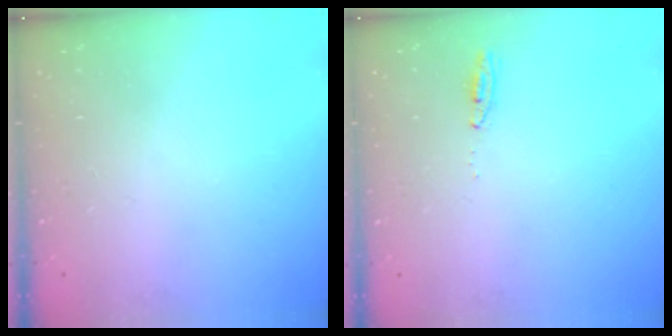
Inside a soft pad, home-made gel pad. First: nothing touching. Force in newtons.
{"total": 4.1, "press": 3.1, "slide": 2.6}